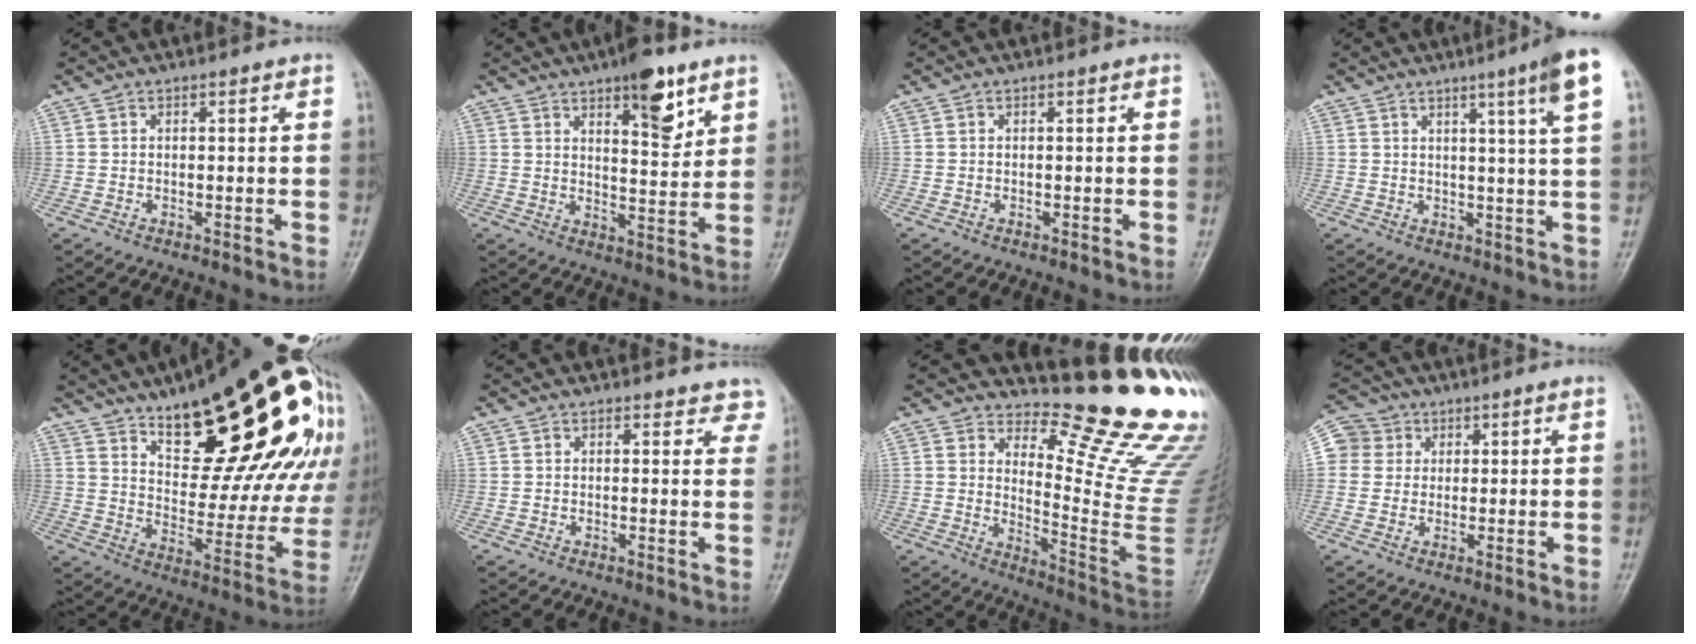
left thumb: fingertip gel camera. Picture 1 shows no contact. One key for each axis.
{"total": 10.2, "fx": 6.0, "fy": 3.6, "fz": 7.4, "tx": -0.085, "ty": -0.035, "tz": 0.090}
{"total": 0.0}
{"total": 8.5, "fx": 4.3, "fy": -0.6, "fz": 7.3, "tx": -0.105, "ty": -0.017, "tz": 0.057}
{"total": 29.6, "fx": 16.7, "fy": 10.3, "fz": 22.2, "tx": -0.274, "ty": -0.064, "tz": 0.247}
{"total": 4.9, "fx": 4.4, "fy": 2.1, "fz": 0.4, "tx": 0.041, "ty": -0.018, "tz": 0.024}
{"total": 18.8, "fx": 13.4, "fy": 3.5, "fz": 12.7, "tx": -0.146, "ty": -0.150, "tz": 0.185}
{"total": 6.1, "fx": 1.5, "fy": 5.9, "fz": 0.7, "tx": 0.019, "ty": 0.010, "tz": 0.021}